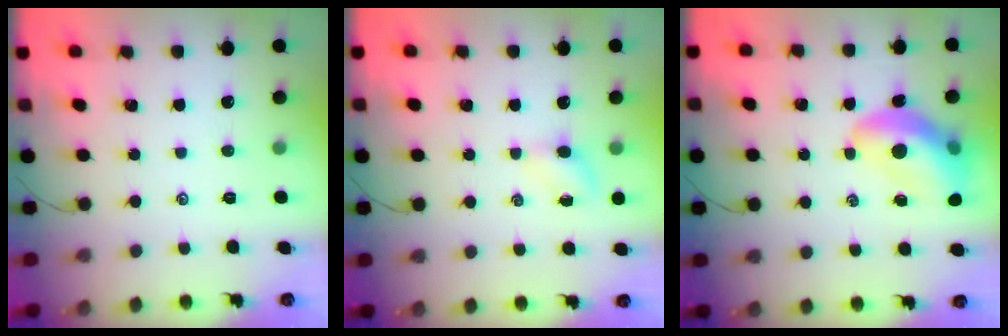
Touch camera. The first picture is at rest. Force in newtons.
{"total": 4.0, "press": 3.8, "slide": 1.3}
{"total": 13.5, "press": 13.0, "slide": 3.7}